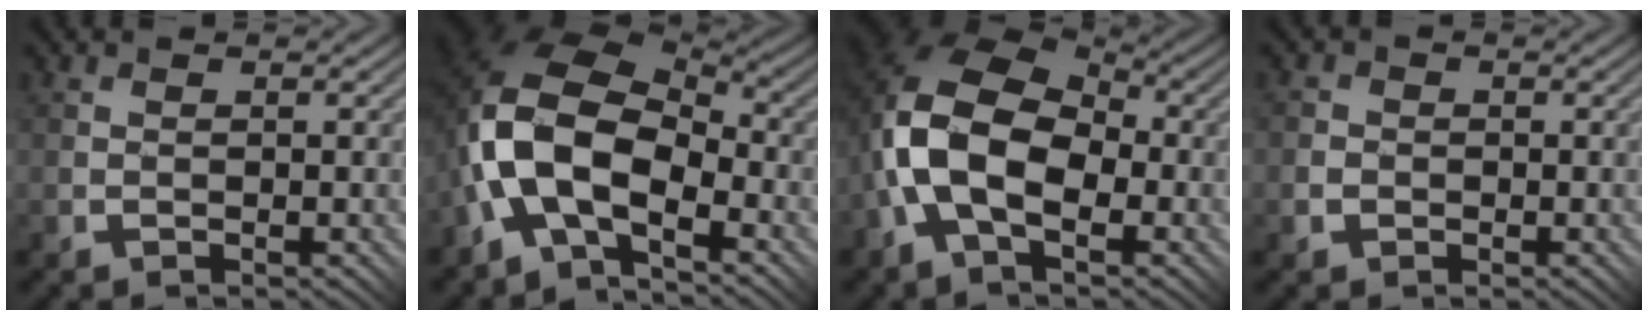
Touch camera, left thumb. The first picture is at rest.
{"total": 13.9, "force": [-3.4, 8.1, 10.8], "torque": [-0.235, -0.008, -0.069]}
{"total": 13.0, "force": [-2.2, 8.2, 9.9], "torque": [-0.209, 0.000, -0.055]}
{"total": 2.8, "force": [-0.5, 2.8, 0.2], "torque": [-0.003, 0.014, -0.026]}